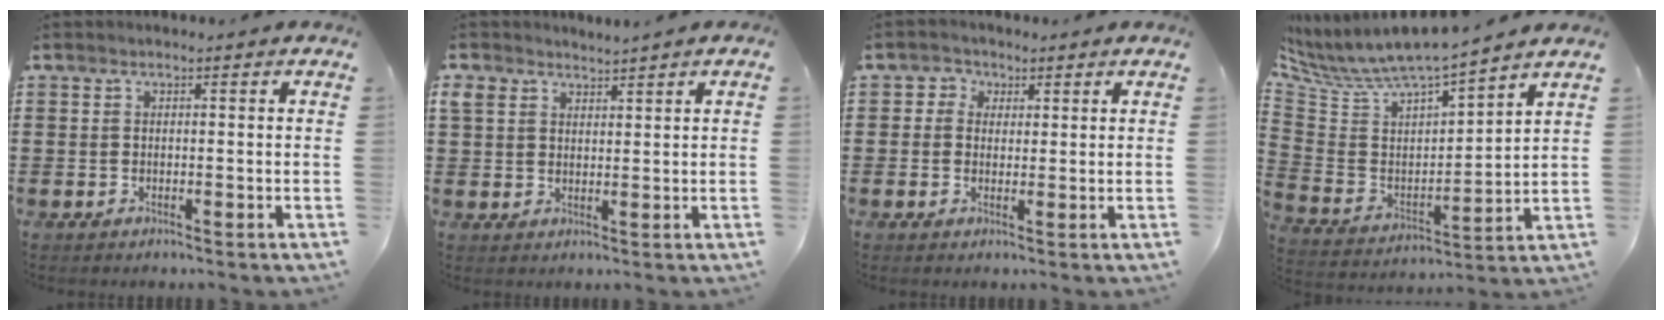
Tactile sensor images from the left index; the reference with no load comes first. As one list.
[{"total": 2.4, "force": [2.0, 1.2, 0.5], "torque": [-0.018, 0.007, 0.038]}, {"total": 2.3, "force": [0.6, 2.2, -0.1], "torque": [-0.011, 0.010, 0.007]}, {"total": 7.4, "force": [6.6, 1.8, 2.8], "torque": [-0.089, -0.049, 0.110]}]